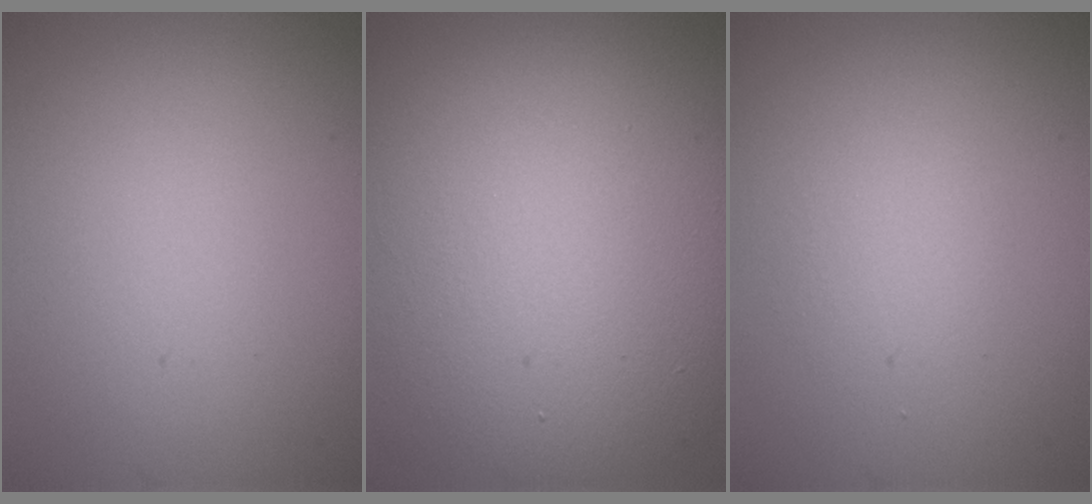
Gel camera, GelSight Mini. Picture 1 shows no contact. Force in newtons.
{"total": 13.8, "press": 13.8, "slide": 1.0}
{"total": 1.4, "press": 1.4, "slide": 0.1}